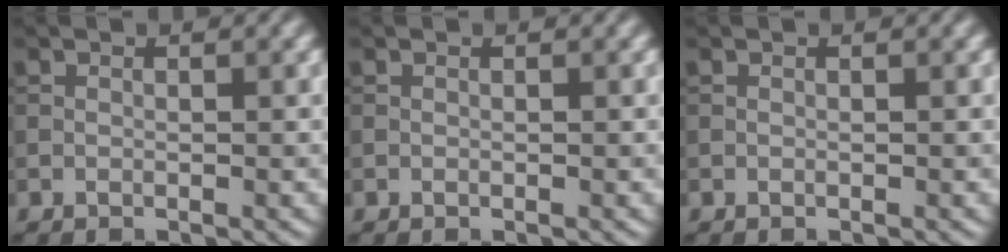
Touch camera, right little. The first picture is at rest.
{"total": 0.0}
{"total": 0.0}